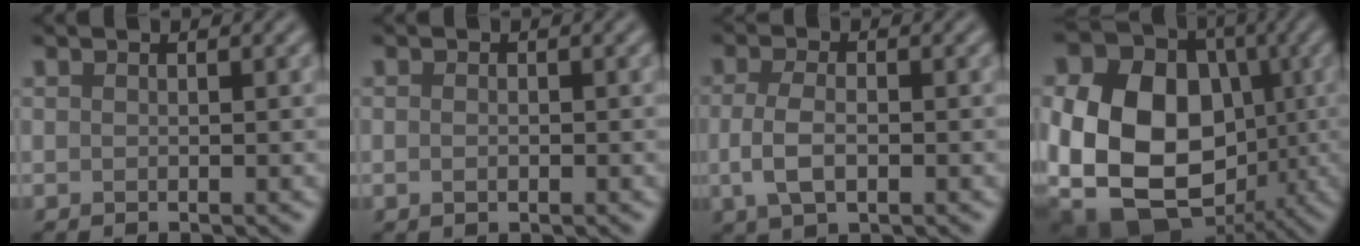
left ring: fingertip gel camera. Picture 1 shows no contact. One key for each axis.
{"total": 0.8, "fx": -0.1, "fy": 0.5, "fz": 0.7, "tx": -0.013, "ty": -0.001, "tz": -0.002}
{"total": 3.5, "fx": -0.5, "fy": 1.8, "fz": 3.0, "tx": -0.065, "ty": -0.003, "tz": -0.010}
{"total": 17.4, "fx": -2.6, "fy": 14.1, "fz": 9.9, "tx": -0.194, "ty": -0.002, "tz": -0.065}